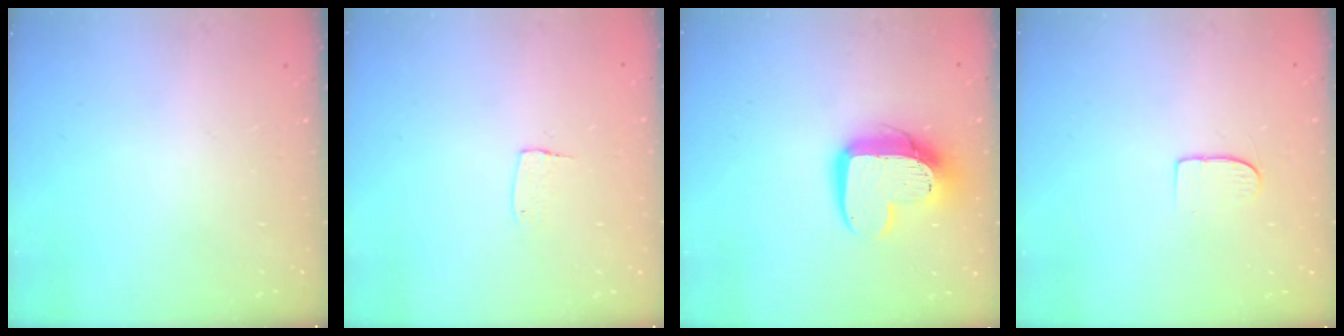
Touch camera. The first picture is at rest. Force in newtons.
{"total": 4.3, "press": 4.3, "slide": 0.4}
{"total": 14.4, "press": 14.3, "slide": 1.2}
{"total": 5.4, "press": 5.4, "slide": 0.4}